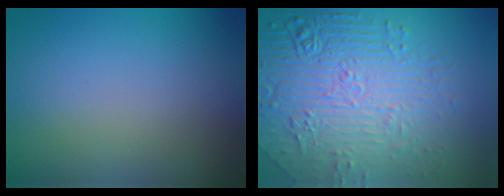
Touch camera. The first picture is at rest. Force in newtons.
{"total": 8.5, "press": 6.1, "slide": 5.9}